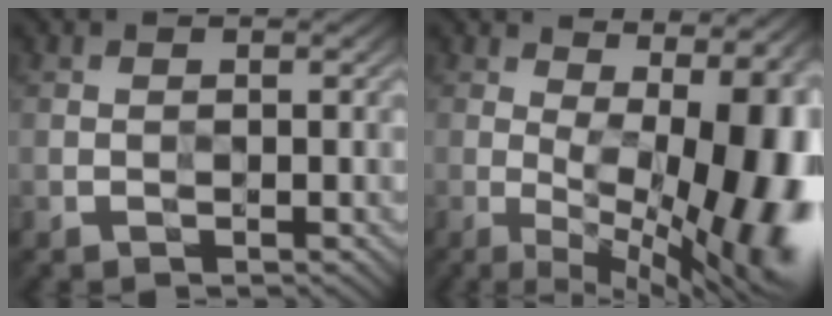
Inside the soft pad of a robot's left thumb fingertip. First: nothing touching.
{"total": 18.6, "force": [-0.3, 7.2, 17.2], "torque": [-0.206, -0.004, 0.009]}